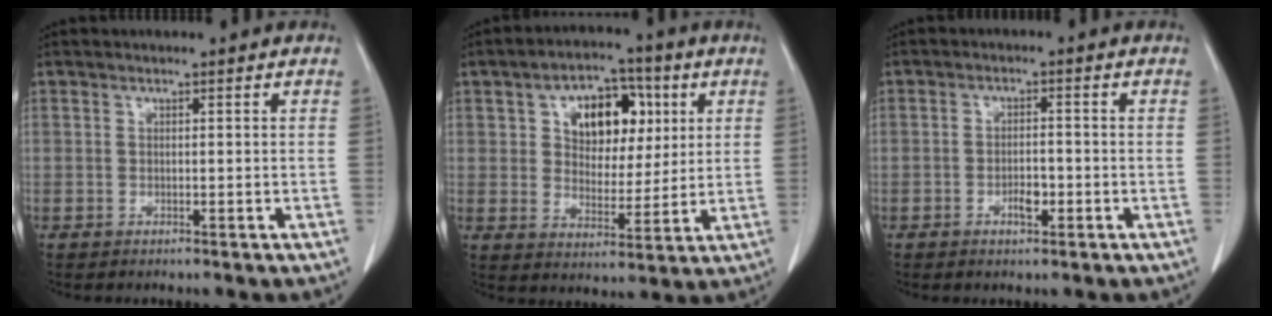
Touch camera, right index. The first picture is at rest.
{"total": 11.3, "force": [3.8, 7.2, 7.8], "torque": [-0.123, 0.027, 0.067]}
{"total": 3.0, "force": [-1.3, 1.1, 2.4], "torque": [-0.041, 0.003, -0.019]}